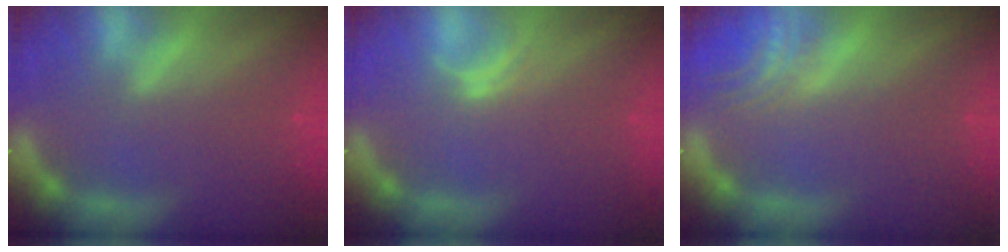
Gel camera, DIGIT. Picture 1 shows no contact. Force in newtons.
{"total": 1.0}
{"total": 3.0}